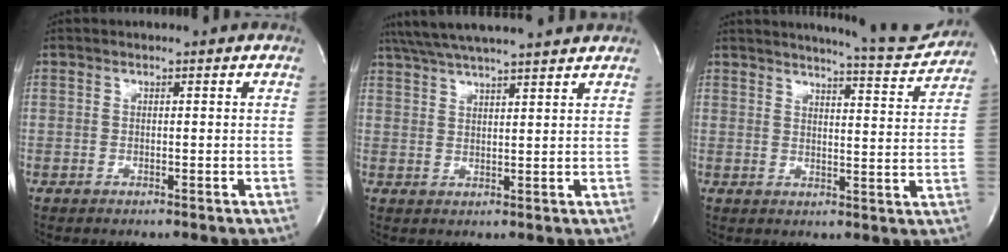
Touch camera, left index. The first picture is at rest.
{"total": 15.1, "force": [13.4, 0.5, 7.0], "torque": [-0.130, 0.038, 0.198]}
{"total": 10.7, "force": [10.4, 0.2, 2.6], "torque": [-0.036, -0.029, 0.122]}